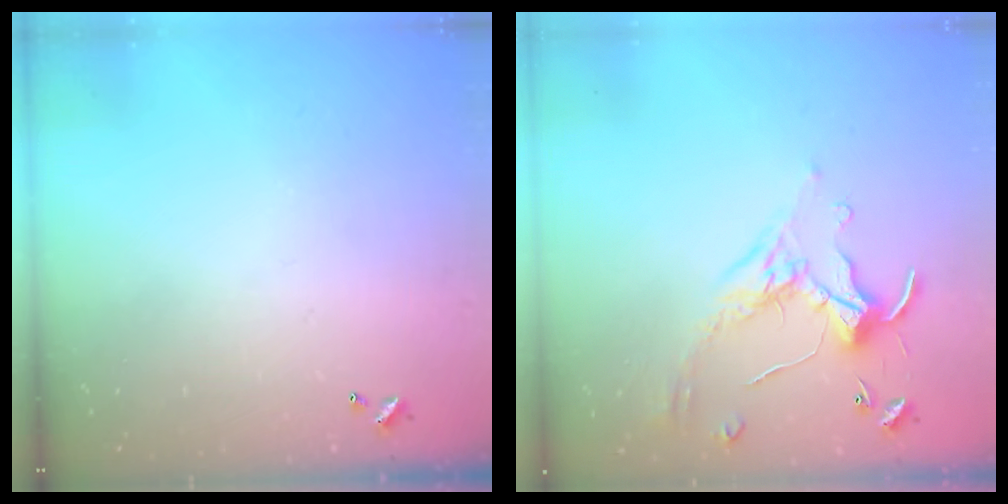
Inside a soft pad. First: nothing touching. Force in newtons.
{"total": 1.4, "press": 1.3, "slide": 0.6}